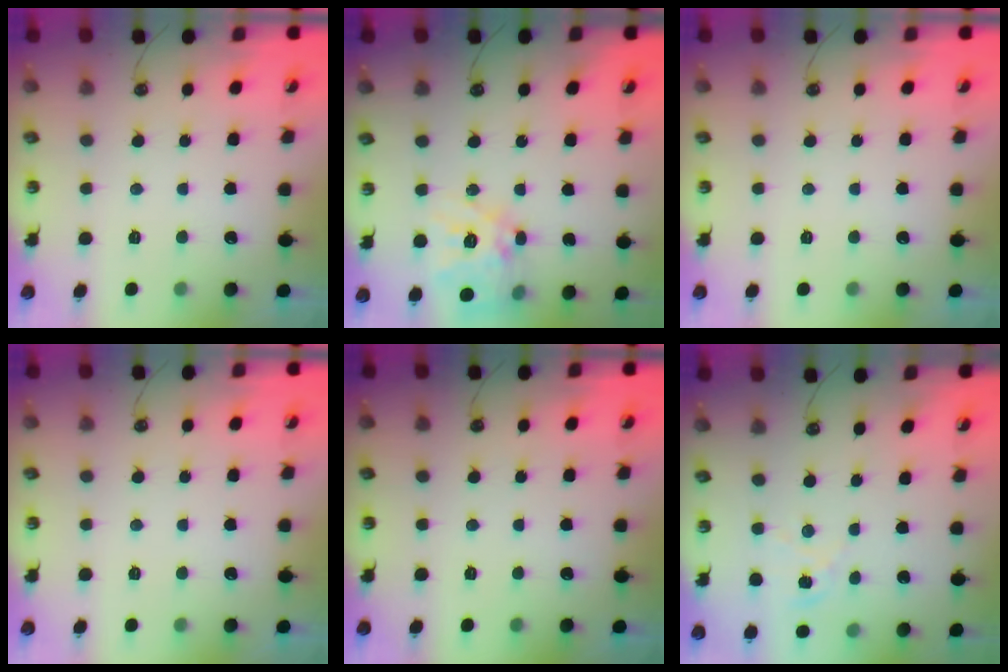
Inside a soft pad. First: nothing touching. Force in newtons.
{"total": 15.8, "press": 15.7, "slide": 1.6}
{"total": 0.0}
{"total": 0.0}
{"total": 0.0}
{"total": 1.6, "press": 1.6, "slide": 0.2}